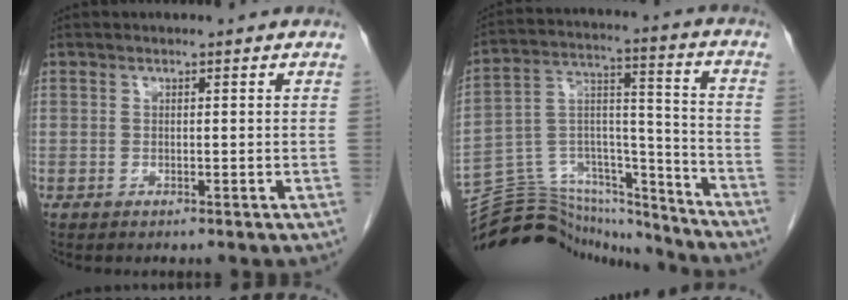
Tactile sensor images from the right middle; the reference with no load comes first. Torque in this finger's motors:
{"motor_torque": [-0.01, -0.10, -0.11, -0.09]}